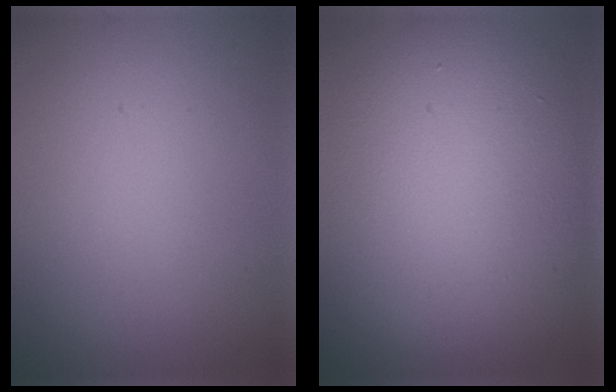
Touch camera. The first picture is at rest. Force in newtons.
{"total": 14.9, "press": 14.9, "slide": 0.6}